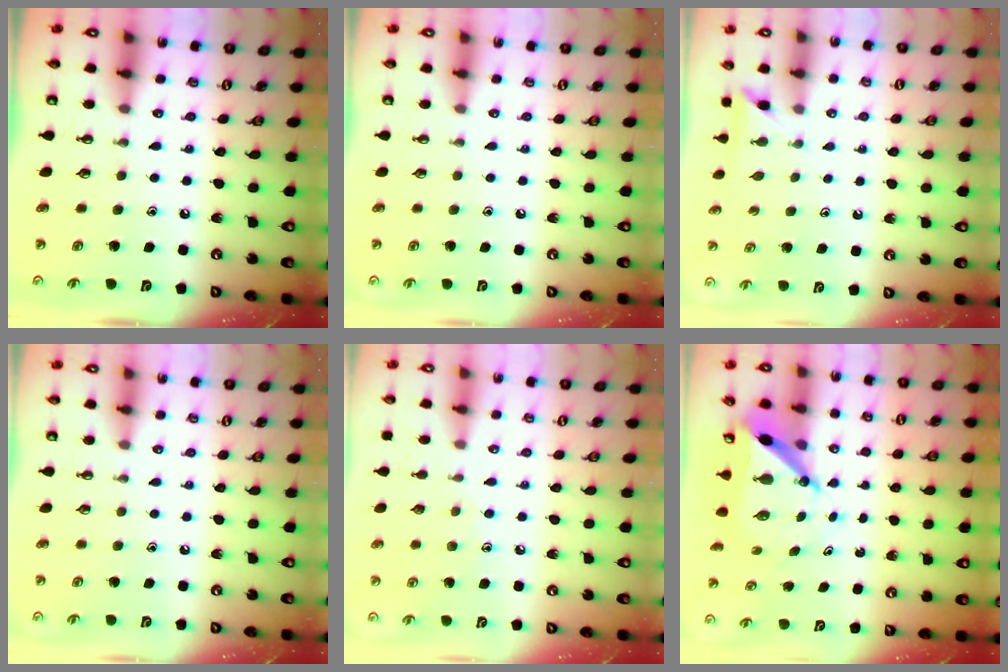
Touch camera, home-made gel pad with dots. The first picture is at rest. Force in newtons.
{"total": 0.0}
{"total": 2.3, "press": 2.3, "slide": 0.2}
{"total": 0.0}
{"total": 6.1, "press": 6.1, "slide": 0.6}
{"total": 7.4, "press": 7.4, "slide": 0.5}